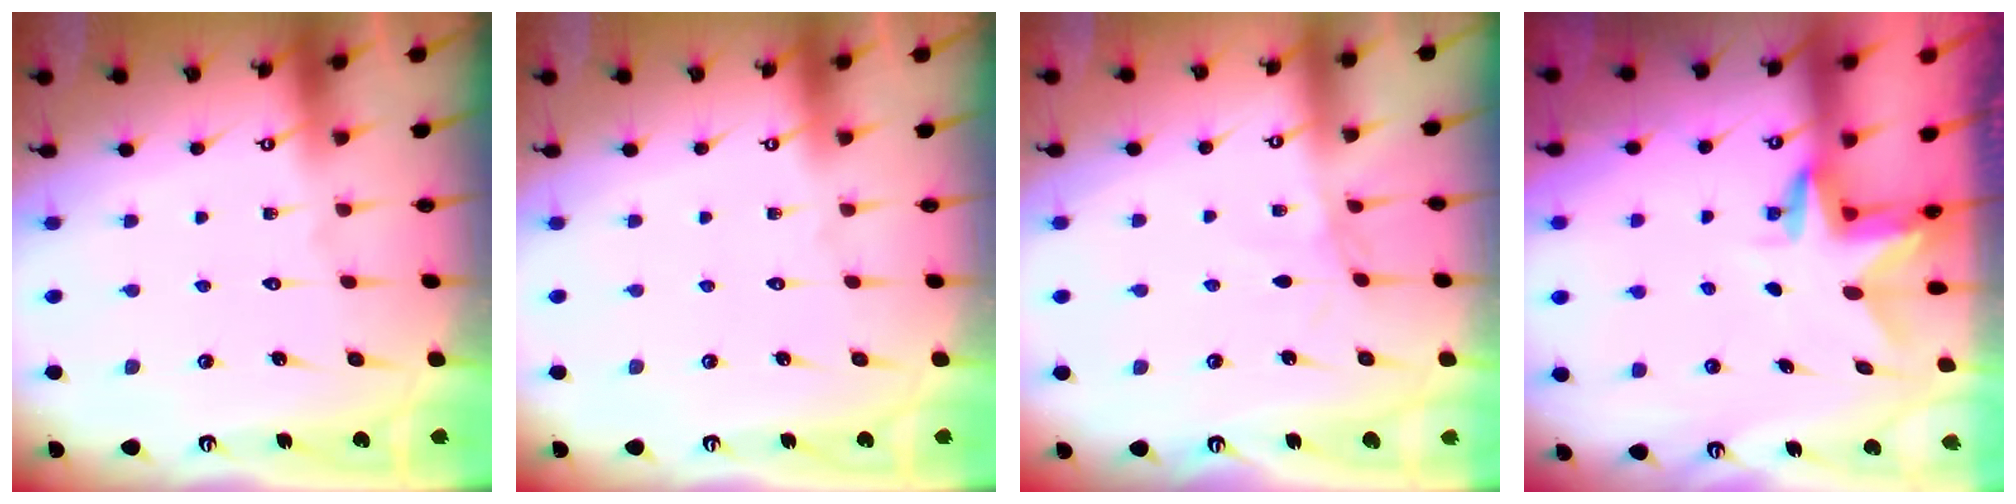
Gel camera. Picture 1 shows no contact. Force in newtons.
{"total": 0.0}
{"total": 2.3, "press": 2.3, "slide": 0.4}
{"total": 2.9, "press": 2.9, "slide": 0.2}